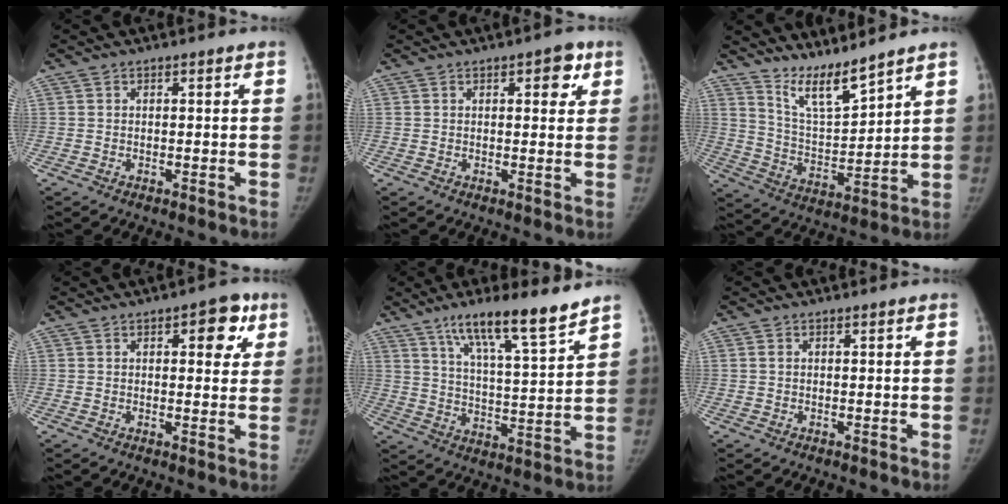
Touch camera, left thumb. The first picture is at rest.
{"total": 4.1, "force": [1.9, 2.0, 3.1], "torque": [-0.019, -0.004, 0.017]}
{"total": 9.0, "force": [8.0, 0.8, 4.1], "torque": [-0.072, -0.071, 0.162]}
{"total": 6.7, "force": [2.9, 3.3, 5.0], "torque": [-0.029, -0.005, 0.028]}
{"total": 14.2, "force": [10.3, 1.9, 9.7], "torque": [-0.149, -0.060, 0.176]}
{"total": 0.6, "force": [0.2, 0.4, 0.4], "torque": [-0.010, 0.000, 0.002]}